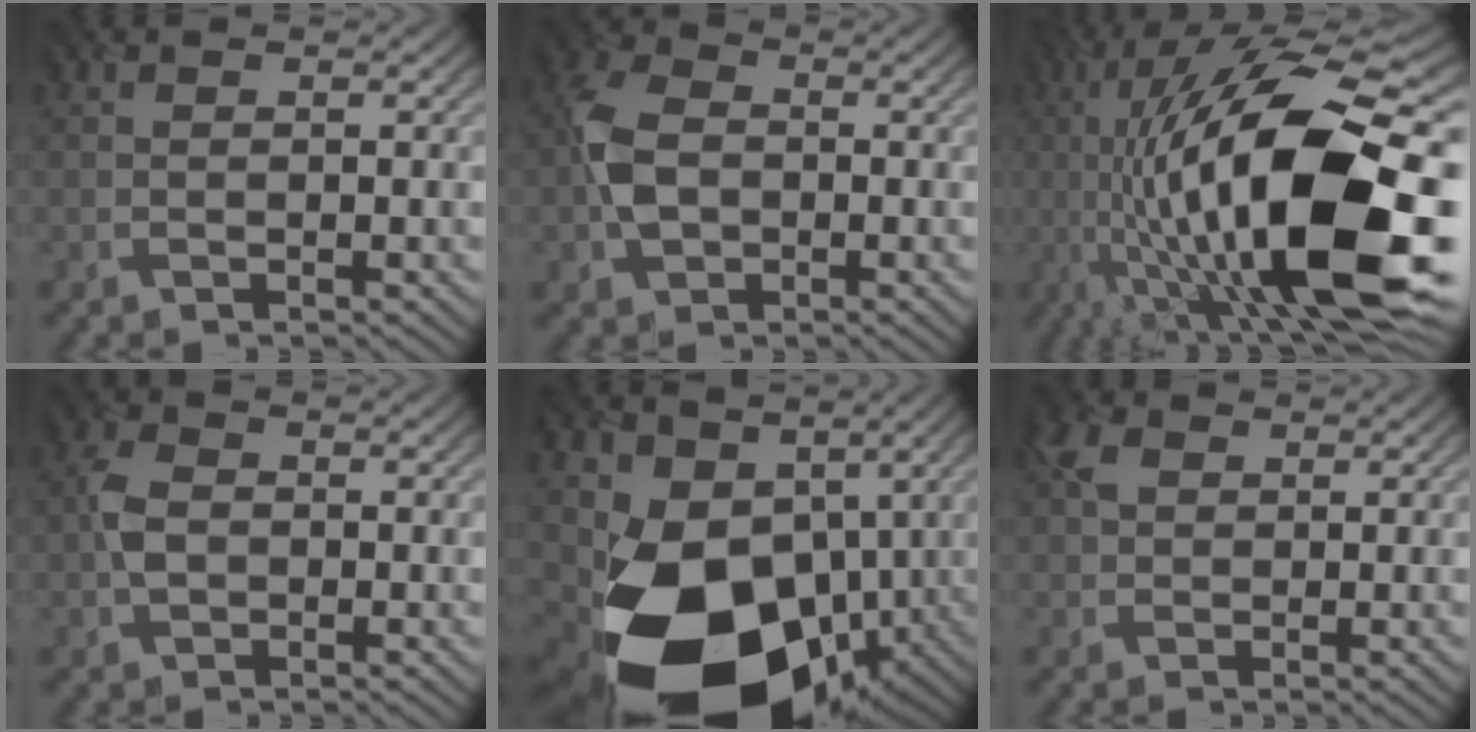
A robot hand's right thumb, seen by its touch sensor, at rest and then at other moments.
{"total": 6.1, "force": [-0.8, 4.5, 4.1], "torque": [-0.101, 0.001, -0.024]}
{"total": 22.0, "force": [-2.9, 7.1, 20.6], "torque": [-0.366, 0.006, -0.041]}
{"total": 3.7, "force": [-0.6, 2.7, 2.4], "torque": [-0.056, 0.003, -0.018]}
{"total": 17.7, "force": [-3.3, 12.7, 11.9], "torque": [-0.221, -0.044, -0.041]}
{"total": 2.8, "force": [0.8, 2.2, 1.5], "torque": [-0.035, 0.006, 0.007]}